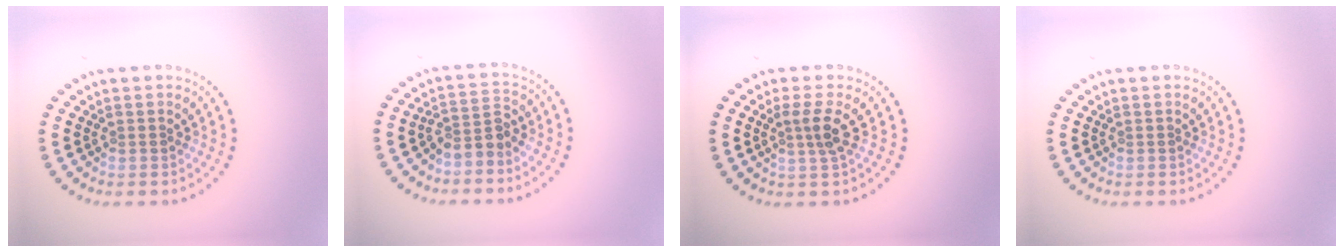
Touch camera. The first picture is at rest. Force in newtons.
{"total": 2.5, "press": 1.9, "slide": 1.7}
{"total": 2.3, "press": 1.8, "slide": 1.5}
{"total": 0.0}